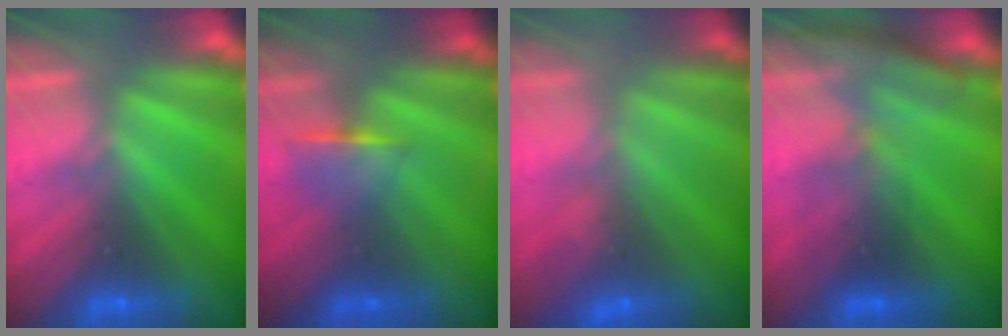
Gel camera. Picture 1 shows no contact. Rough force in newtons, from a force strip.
{"total": 1.2}
{"total": 2.8}
{"total": 2.9}